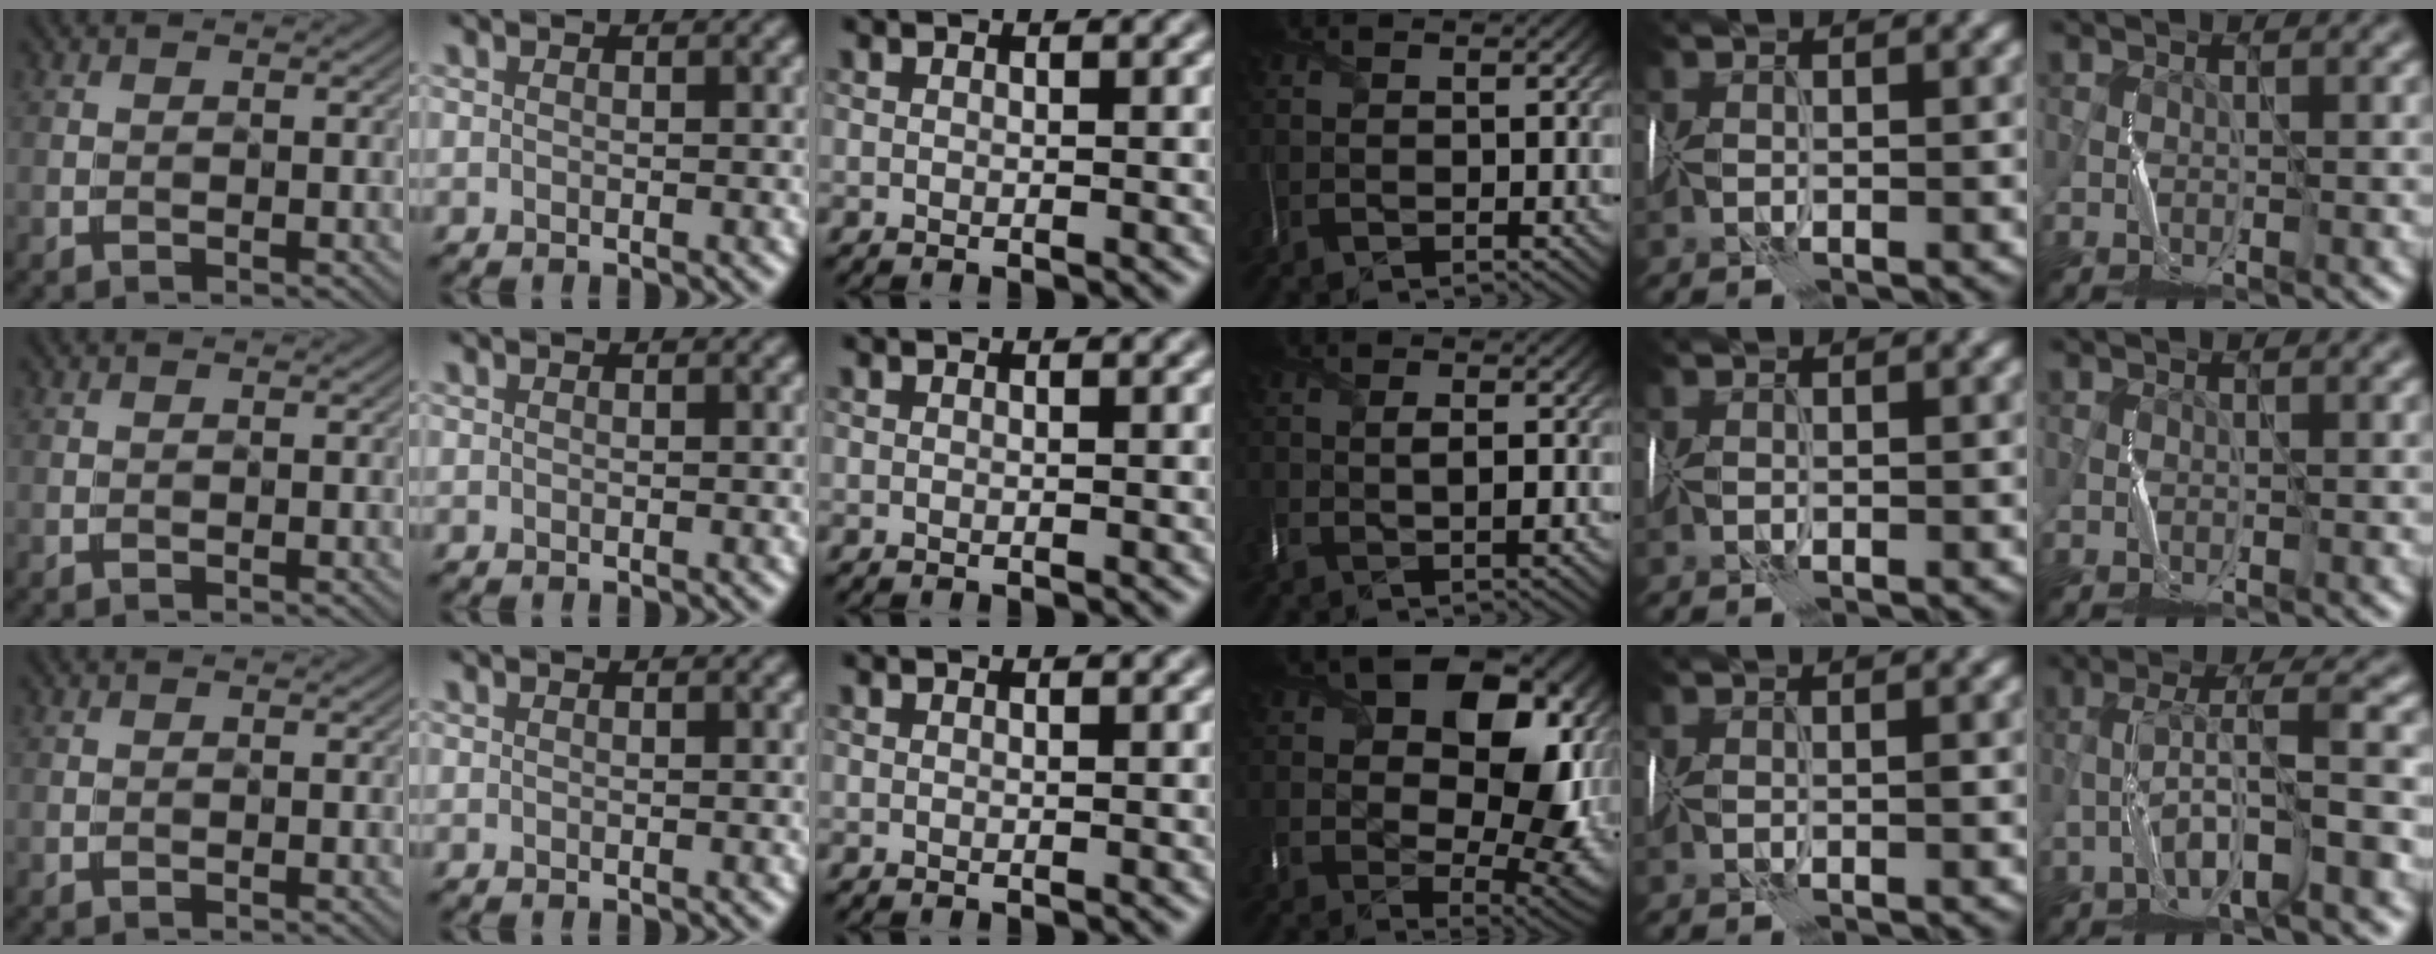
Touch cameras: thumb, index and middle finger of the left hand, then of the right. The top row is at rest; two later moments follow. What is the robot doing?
{"motion": "wrap", "object": "sponge"}